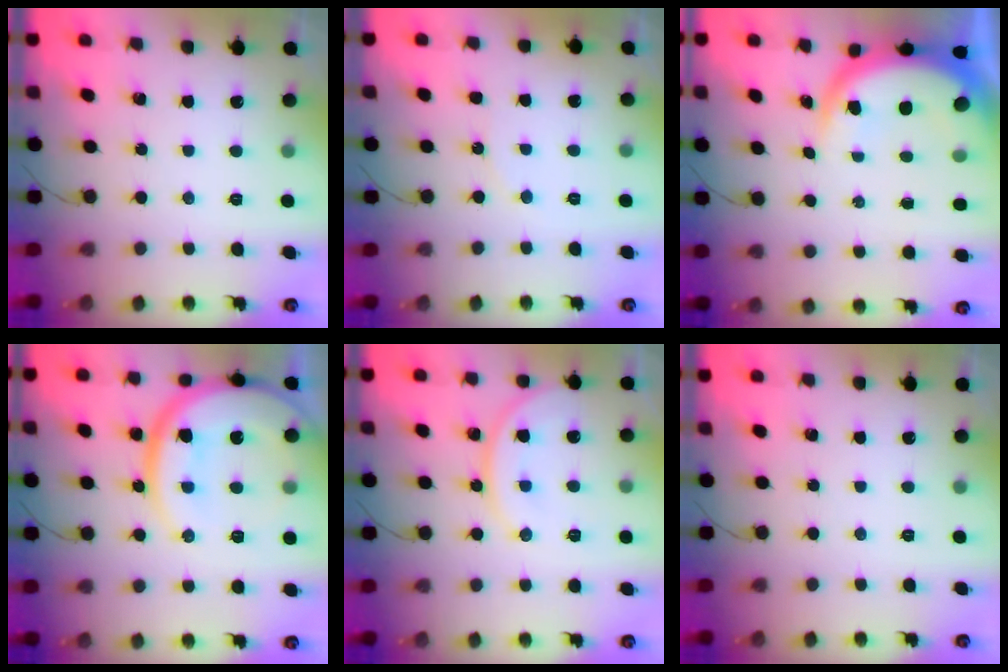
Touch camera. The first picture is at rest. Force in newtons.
{"total": 5.3, "press": 5.3, "slide": 0.6}
{"total": 8.8, "press": 8.8, "slide": 0.9}
{"total": 21.4, "press": 21.3, "slide": 2.0}
{"total": 10.6, "press": 10.5, "slide": 0.5}
{"total": 0.0}